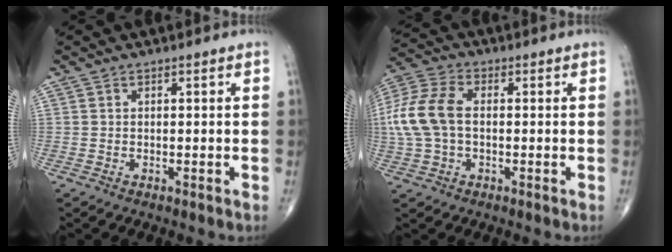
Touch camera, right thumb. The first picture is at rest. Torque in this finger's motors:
{"motor_torque": [-0.33, 0.80, 0.97, -0.26, 0.13]}